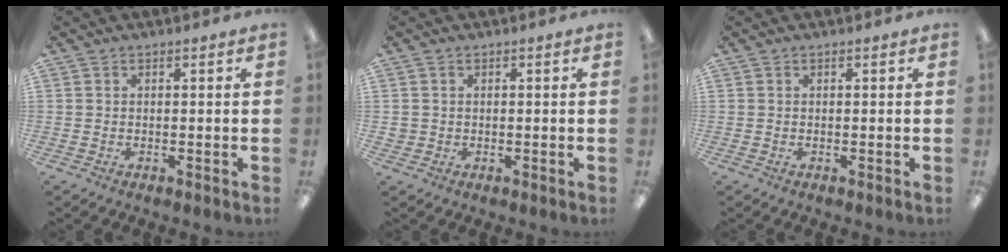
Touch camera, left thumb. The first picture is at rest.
{"total": 1.4, "force": [0.2, 1.3, 0.2], "torque": [-0.007, 0.003, 0.002]}
{"total": 0.0}